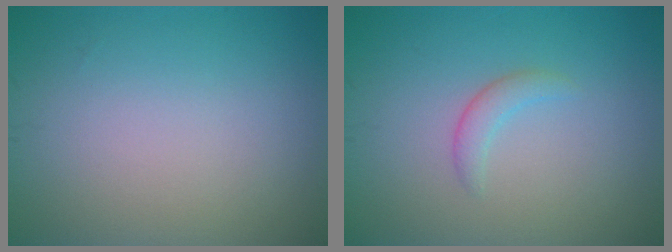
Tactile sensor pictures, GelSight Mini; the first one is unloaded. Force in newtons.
{"total": 1.4, "press": 1.4, "slide": 0.2}